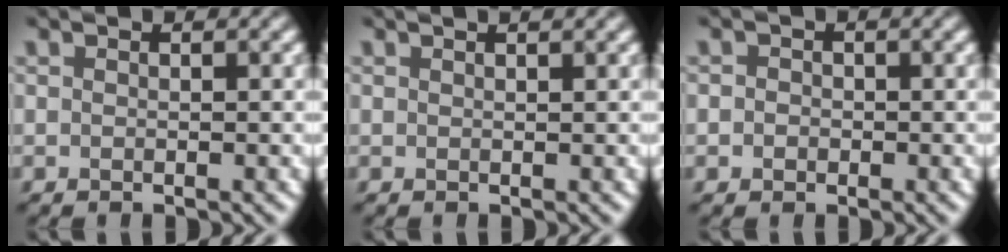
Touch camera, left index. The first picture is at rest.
{"total": 1.0, "force": [0.8, 0.2, 0.6], "torque": [-0.007, 0.001, 0.008]}
{"total": 1.6, "force": [0.2, 1.5, 0.6], "torque": [0.009, 0.004, -0.013]}